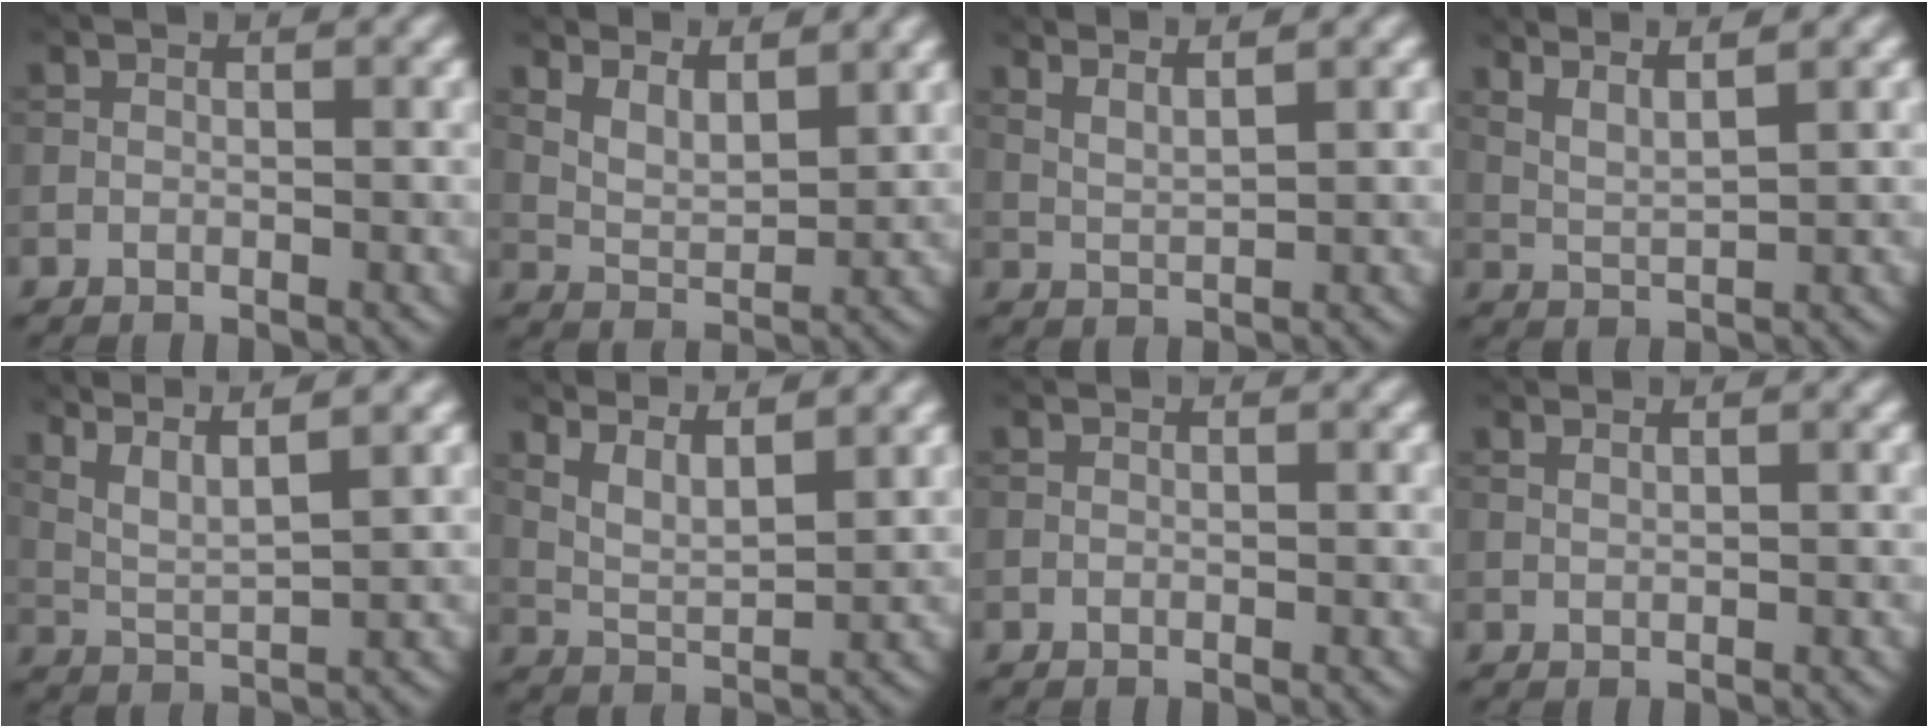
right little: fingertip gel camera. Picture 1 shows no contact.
{"total": 3.9, "force": [3.1, 1.4, 1.9], "torque": [-0.046, -0.003, 0.055]}
{"total": 3.2, "force": [2.6, 0.6, 1.8], "torque": [-0.026, 0.007, 0.038]}
{"total": 4.1, "force": [3.3, 0.7, 2.3], "torque": [-0.037, 0.008, 0.049]}
{"total": 6.1, "force": [4.7, 1.3, 3.7], "torque": [-0.064, 0.022, 0.062]}
{"total": 4.5, "force": [3.6, 1.1, 2.6], "torque": [-0.053, 0.004, 0.062]}
{"total": 0.0}
{"total": 0.7, "force": [0.6, 0.1, 0.4], "torque": [-0.008, -0.001, 0.007]}